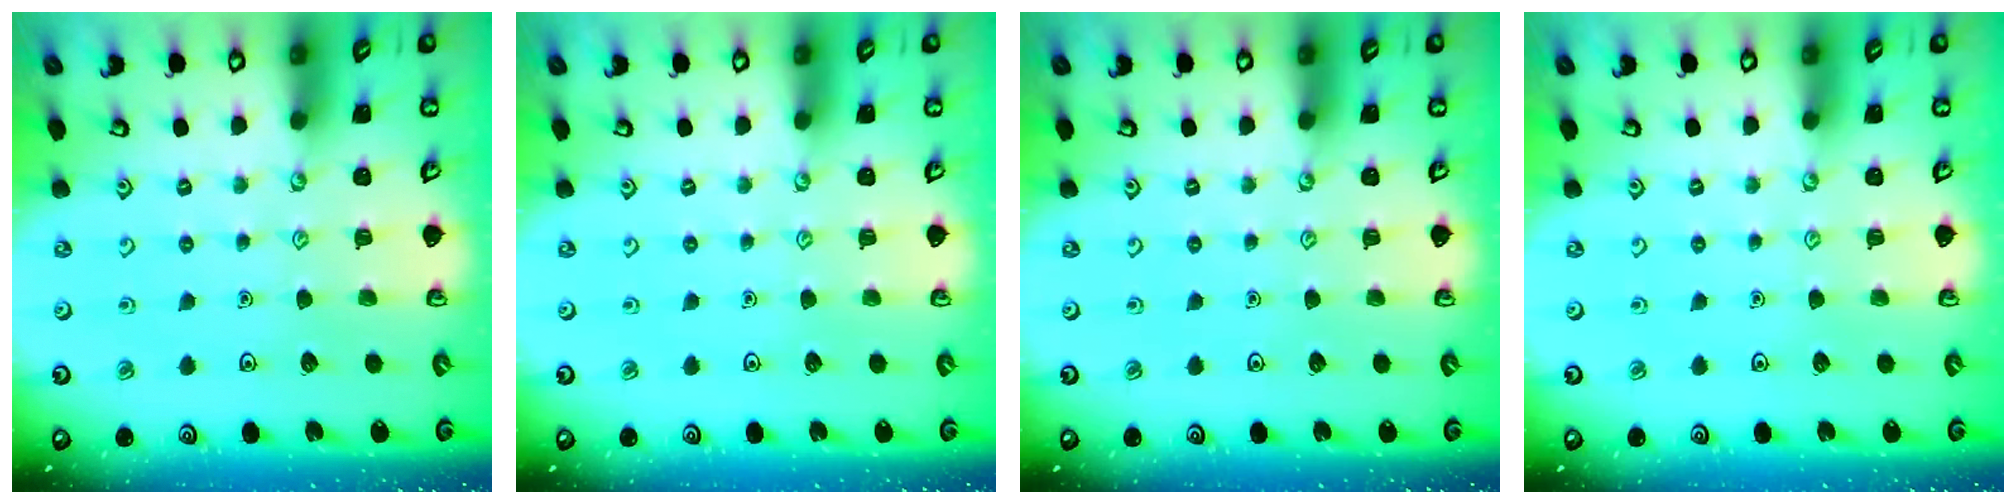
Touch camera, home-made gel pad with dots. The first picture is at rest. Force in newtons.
{"total": 0.0}
{"total": 0.0}
{"total": 0.0}